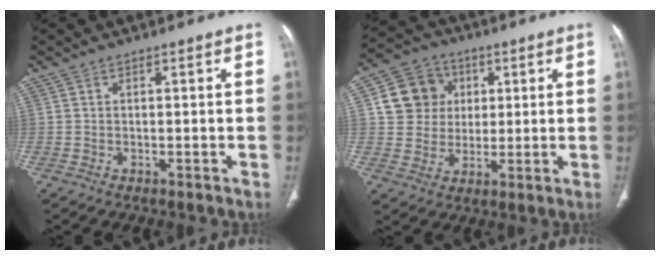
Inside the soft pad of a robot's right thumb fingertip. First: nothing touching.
{"total": 10.9, "force": [2.6, 10.0, 3.5], "torque": [-0.038, 0.004, 0.044]}